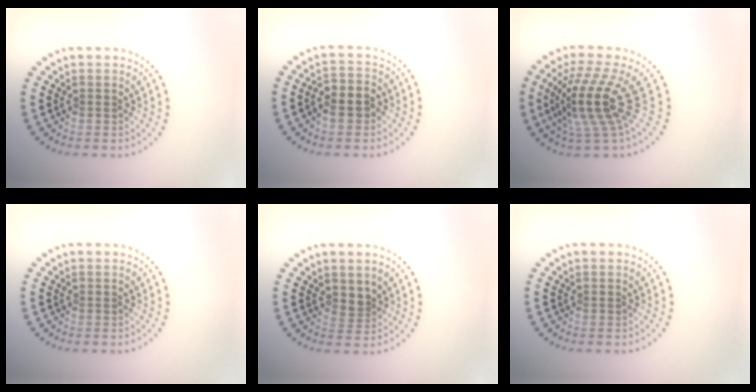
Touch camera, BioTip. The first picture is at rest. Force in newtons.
{"total": 2.7, "press": 2.6, "slide": 1.0}
{"total": 5.1, "press": 3.6, "slide": 3.6}
{"total": 0.0}
{"total": 1.4, "press": 1.1, "slide": 0.9}
{"total": 0.0}